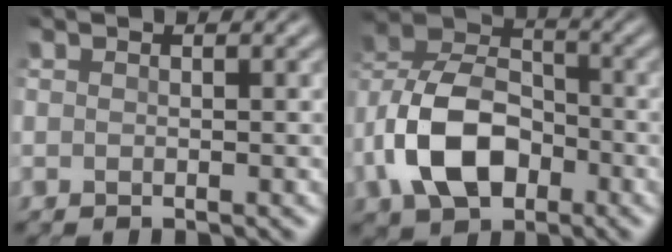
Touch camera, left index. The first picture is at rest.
{"total": 9.4, "force": [-3.2, 5.9, 6.5], "torque": [-0.135, 0.013, -0.068]}